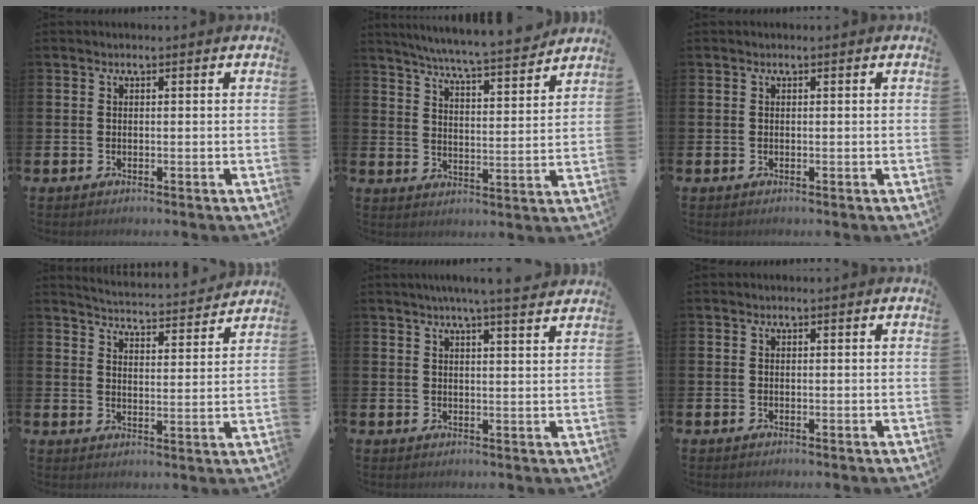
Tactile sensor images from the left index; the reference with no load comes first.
{"total": 7.0, "force": [6.7, -0.4, 2.0], "torque": [-0.056, -0.051, 0.114]}
{"total": 0.0}
{"total": 4.6, "force": [4.6, 0.1, 0.3], "torque": [-0.020, -0.041, 0.077]}
{"total": 5.1, "force": [4.6, -0.6, 2.0], "torque": [-0.039, -0.021, 0.080]}
{"total": 0.0}